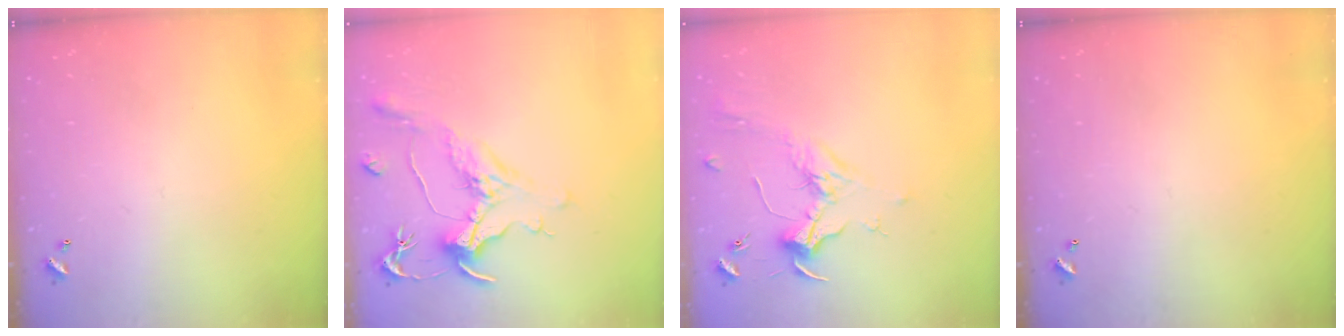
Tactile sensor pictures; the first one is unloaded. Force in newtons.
{"total": 1.3, "press": 1.1, "slide": 0.7}
{"total": 1.8, "press": 1.6, "slide": 0.7}
{"total": 0.0}